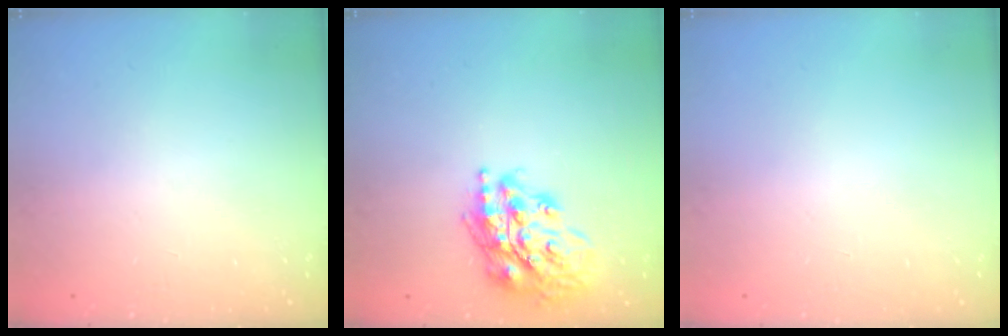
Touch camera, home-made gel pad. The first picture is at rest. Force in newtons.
{"total": 18.3, "press": 18.1, "slide": 2.6}
{"total": 0.0}